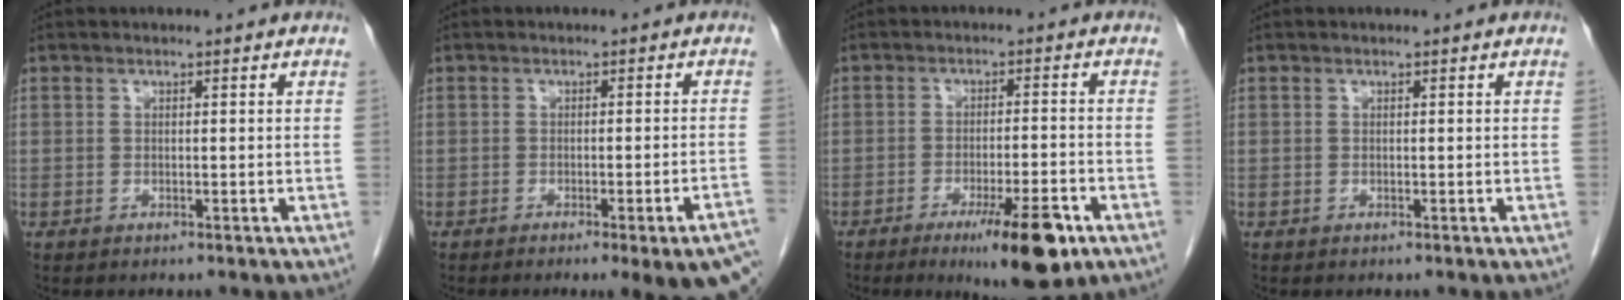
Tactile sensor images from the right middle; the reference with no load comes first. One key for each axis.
{"total": 10.6, "fx": -8.2, "fy": 0.3, "fz": 6.8, "tx": -0.035, "ty": -0.007, "tz": -0.094}
{"total": 10.4, "fx": -5.8, "fy": 1.5, "fz": 8.5, "tx": -0.131, "ty": -0.018, "tz": -0.082}
{"total": 0.0}